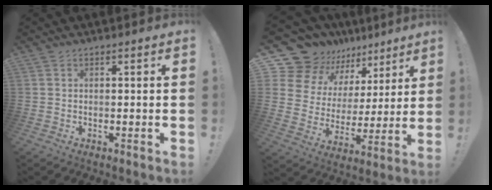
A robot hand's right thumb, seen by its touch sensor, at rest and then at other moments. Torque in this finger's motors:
{"motor_torque": [0.58, 0.75, -0.35, 0.49, 0.02]}